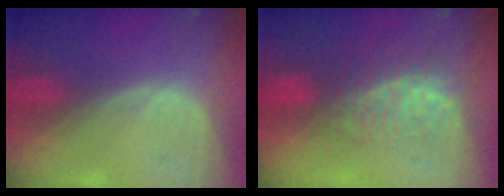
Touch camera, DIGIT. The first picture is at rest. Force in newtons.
{"total": 7.5, "press": 7.0, "slide": 2.8}